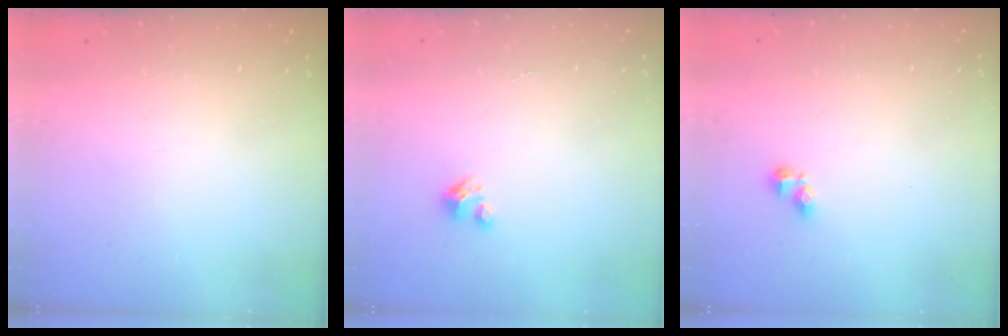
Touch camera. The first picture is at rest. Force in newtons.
{"total": 3.6, "press": 3.5, "slide": 0.2}
{"total": 3.5, "press": 3.4, "slide": 0.6}